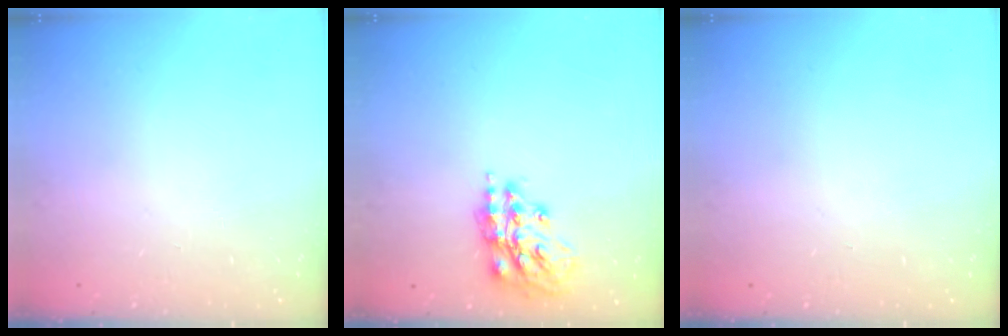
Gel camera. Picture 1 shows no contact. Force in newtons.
{"total": 15.1, "press": 15.0, "slide": 1.0}
{"total": 0.0}